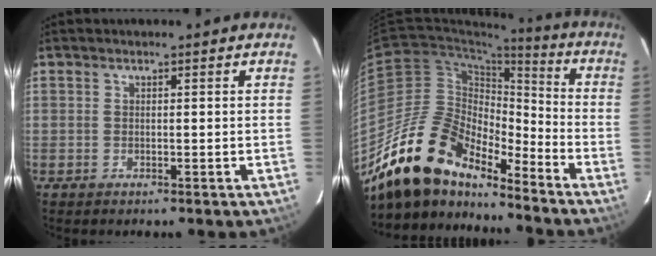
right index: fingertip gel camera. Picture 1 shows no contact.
{"total": 18.6, "force": [-15.4, 6.3, 8.3], "torque": [-0.146, 0.006, -0.286]}